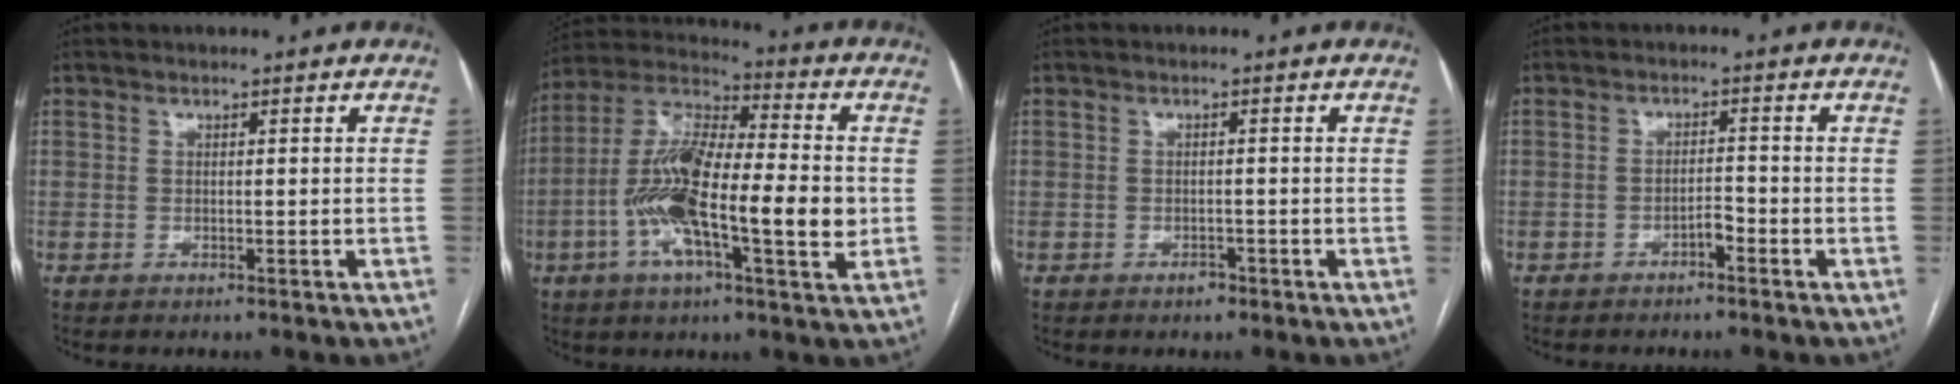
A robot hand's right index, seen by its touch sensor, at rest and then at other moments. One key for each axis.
{"total": 18.9, "fx": -2.7, "fy": 4.3, "fz": 18.2, "tx": -0.346, "ty": 0.008, "tz": -0.055}
{"total": 1.2, "fx": -0.9, "fy": 0.7, "fz": 0.5, "tx": -0.008, "ty": 0.002, "tz": -0.012}
{"total": 1.9, "fx": -1.4, "fy": 0.5, "fz": 1.3, "tx": -0.016, "ty": 0.004, "tz": -0.024}